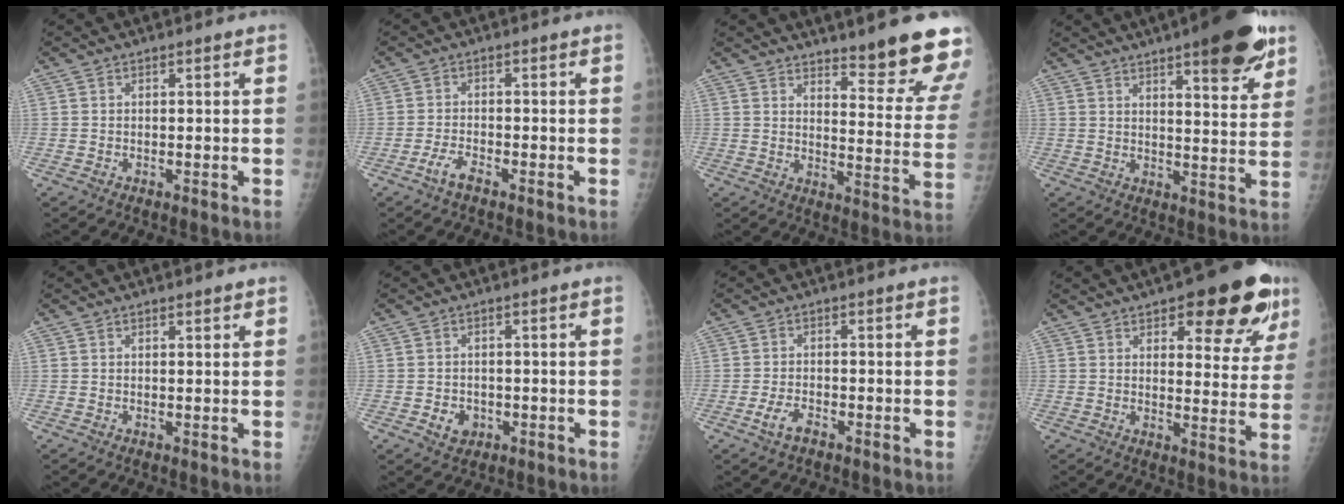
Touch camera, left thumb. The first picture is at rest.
{"total": 2.7, "force": [-1.9, 0.7, 1.8], "torque": [-0.045, 0.009, -0.039]}
{"total": 16.4, "force": [13.3, 2.8, 9.2], "torque": [-0.087, -0.112, 0.167]}
{"total": 14.9, "force": [9.3, 3.8, 11.1], "torque": [-0.121, -0.044, 0.129]}
{"total": 0.9, "force": [0.8, 0.2, 0.5], "torque": [-0.007, -0.005, 0.012]}
{"total": 3.2, "force": [-0.9, 2.7, 1.5], "torque": [-0.013, 0.003, -0.006]}
{"total": 3.1, "force": [-1.8, 1.4, 2.2], "torque": [-0.048, 0.009, -0.033]}
{"total": 16.8, "force": [9.3, 6.4, 12.5], "torque": [-0.109, -0.036, 0.118]}